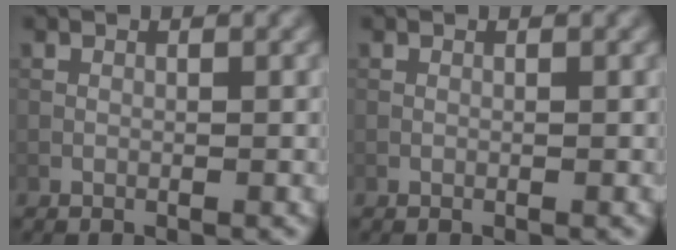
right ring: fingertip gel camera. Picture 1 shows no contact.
{"total": 0.0}